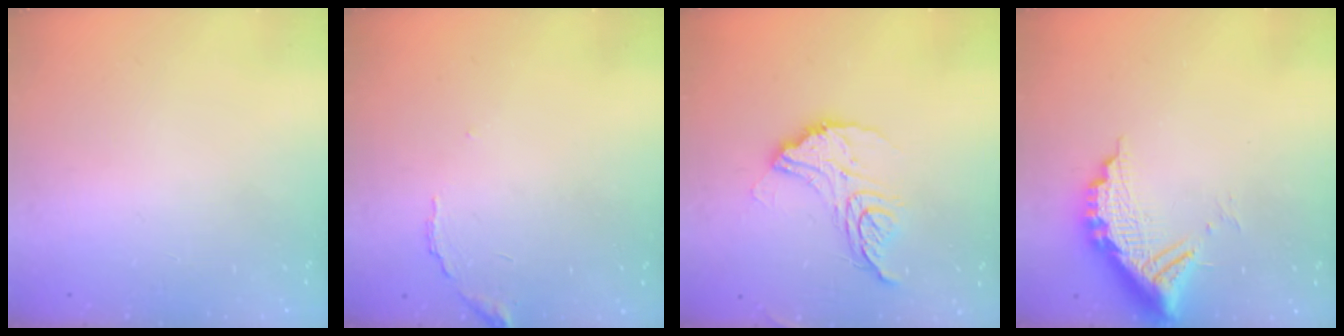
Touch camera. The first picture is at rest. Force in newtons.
{"total": 8.1, "press": 8.1, "slide": 0.4}
{"total": 13.8, "press": 13.8, "slide": 1.0}
{"total": 11.9, "press": 11.8, "slide": 1.1}